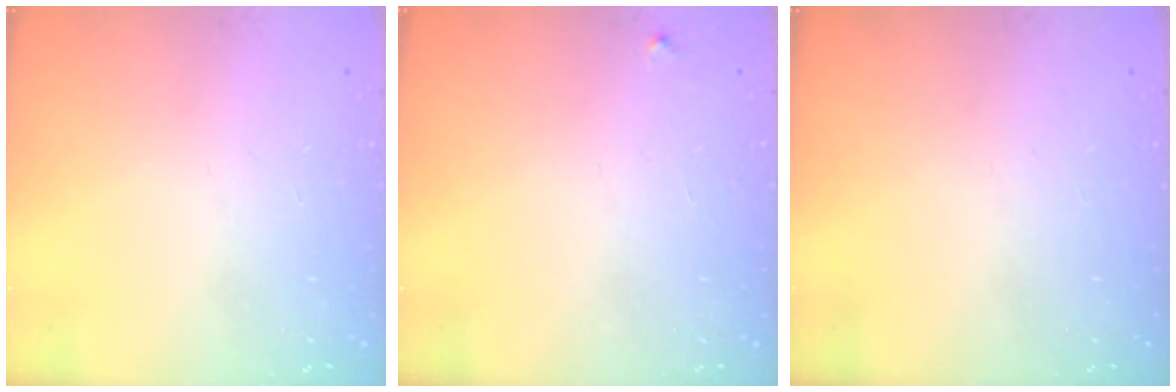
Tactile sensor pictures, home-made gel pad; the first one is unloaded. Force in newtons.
{"total": 2.3, "press": 2.3, "slide": 0.2}
{"total": 0.0}